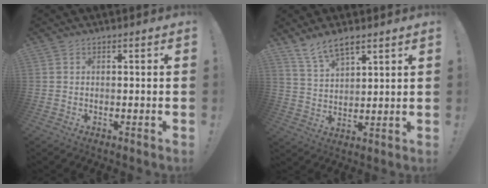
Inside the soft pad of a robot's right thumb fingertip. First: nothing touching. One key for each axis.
{"total": 7.9, "fx": 6.1, "fy": 3.0, "fz": 4.1, "tx": -0.079, "ty": -0.027, "tz": 0.116}